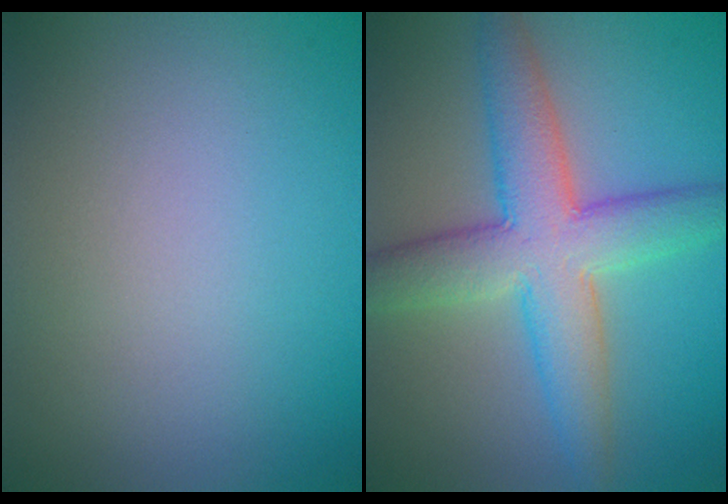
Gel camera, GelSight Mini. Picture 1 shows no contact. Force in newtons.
{"total": 7.5, "press": 7.5, "slide": 0.6}